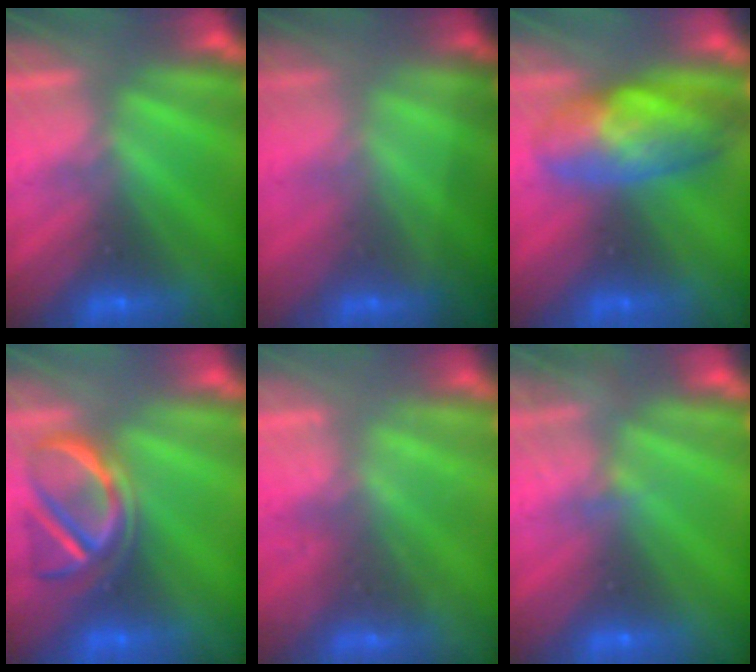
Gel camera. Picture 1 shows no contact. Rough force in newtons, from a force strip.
{"total": 1.5}
{"total": 7.8}
{"total": 3.7}
{"total": 2.2}
{"total": 2.2}